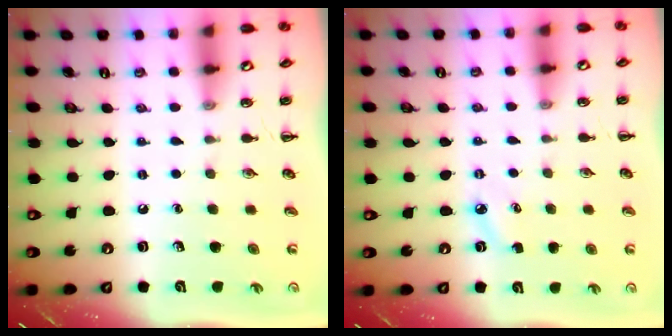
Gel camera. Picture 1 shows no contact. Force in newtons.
{"total": 2.8, "press": 2.7, "slide": 0.7}